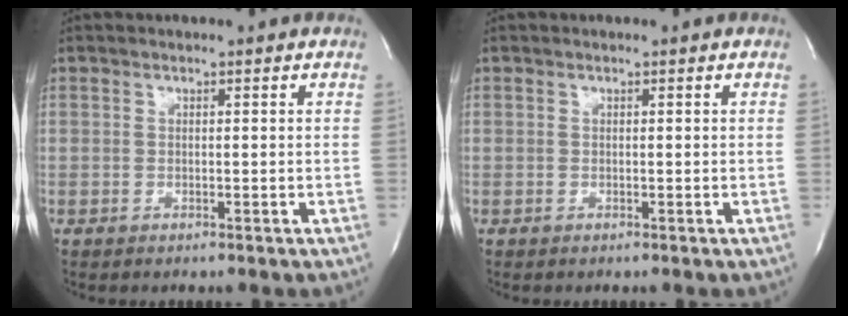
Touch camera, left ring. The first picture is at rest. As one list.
[{"total": 0.0}]